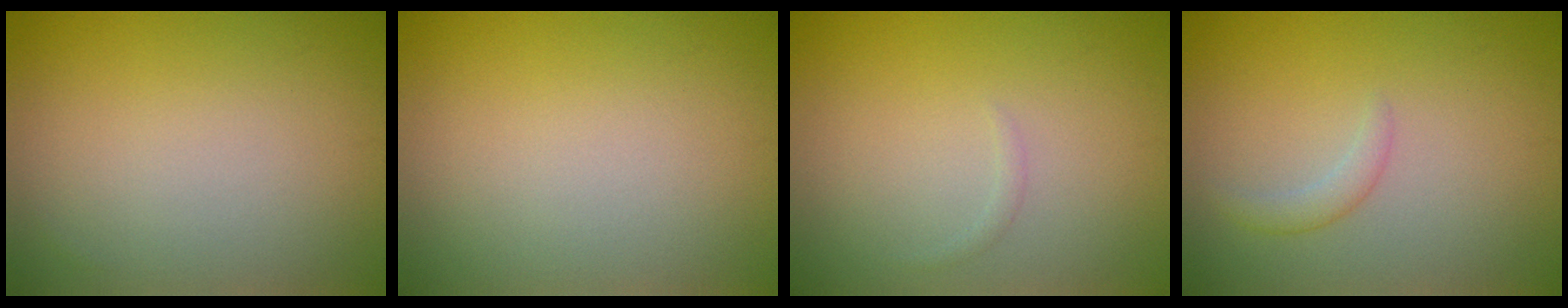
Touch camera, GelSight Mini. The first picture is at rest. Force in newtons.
{"total": 0.0}
{"total": 0.5, "press": 0.5, "slide": 0.0}
{"total": 1.4, "press": 1.3, "slide": 0.1}